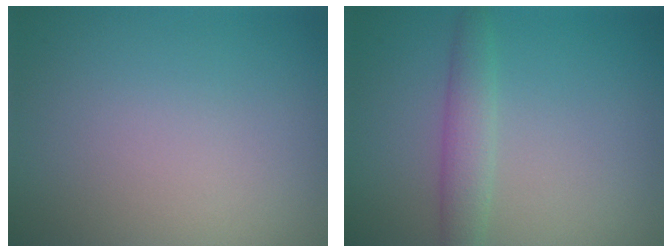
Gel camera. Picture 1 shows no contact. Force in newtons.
{"total": 2.5, "press": 2.5, "slide": 0.0}